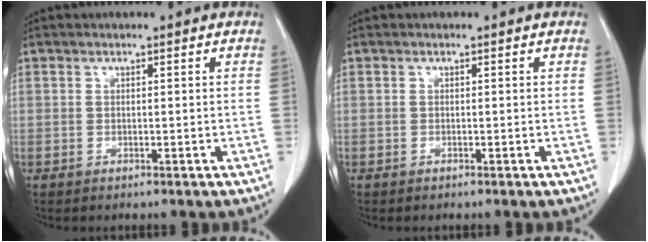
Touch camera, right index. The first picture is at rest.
{"total": 0.0}